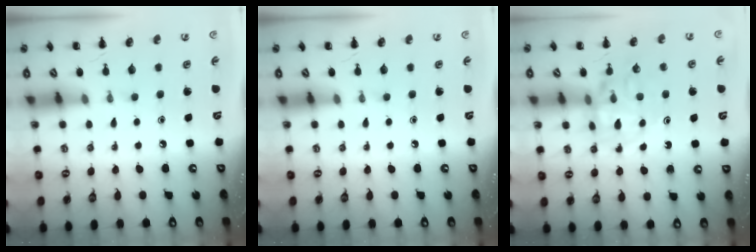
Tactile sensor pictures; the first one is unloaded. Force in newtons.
{"total": 0.0}
{"total": 11.4, "press": 11.1, "slide": 2.5}